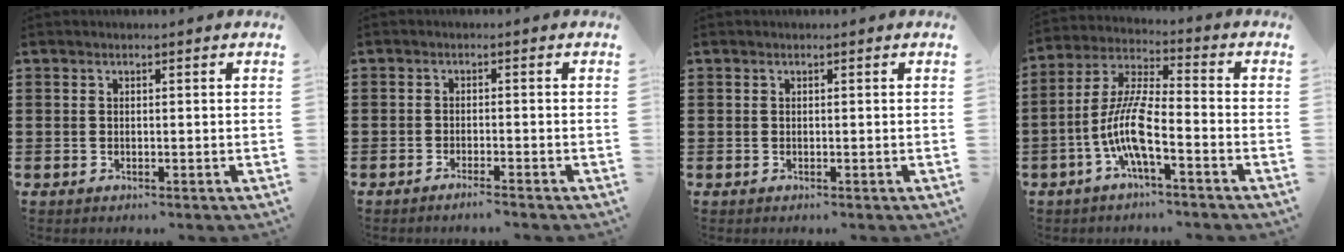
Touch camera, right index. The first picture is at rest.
{"total": 1.7, "force": [-1.5, -0.2, 0.6], "torque": [-0.010, 0.000, -0.029]}
{"total": 0.0}
{"total": 9.3, "force": [-3.7, 1.9, 8.3], "torque": [-0.200, -0.014, -0.080]}